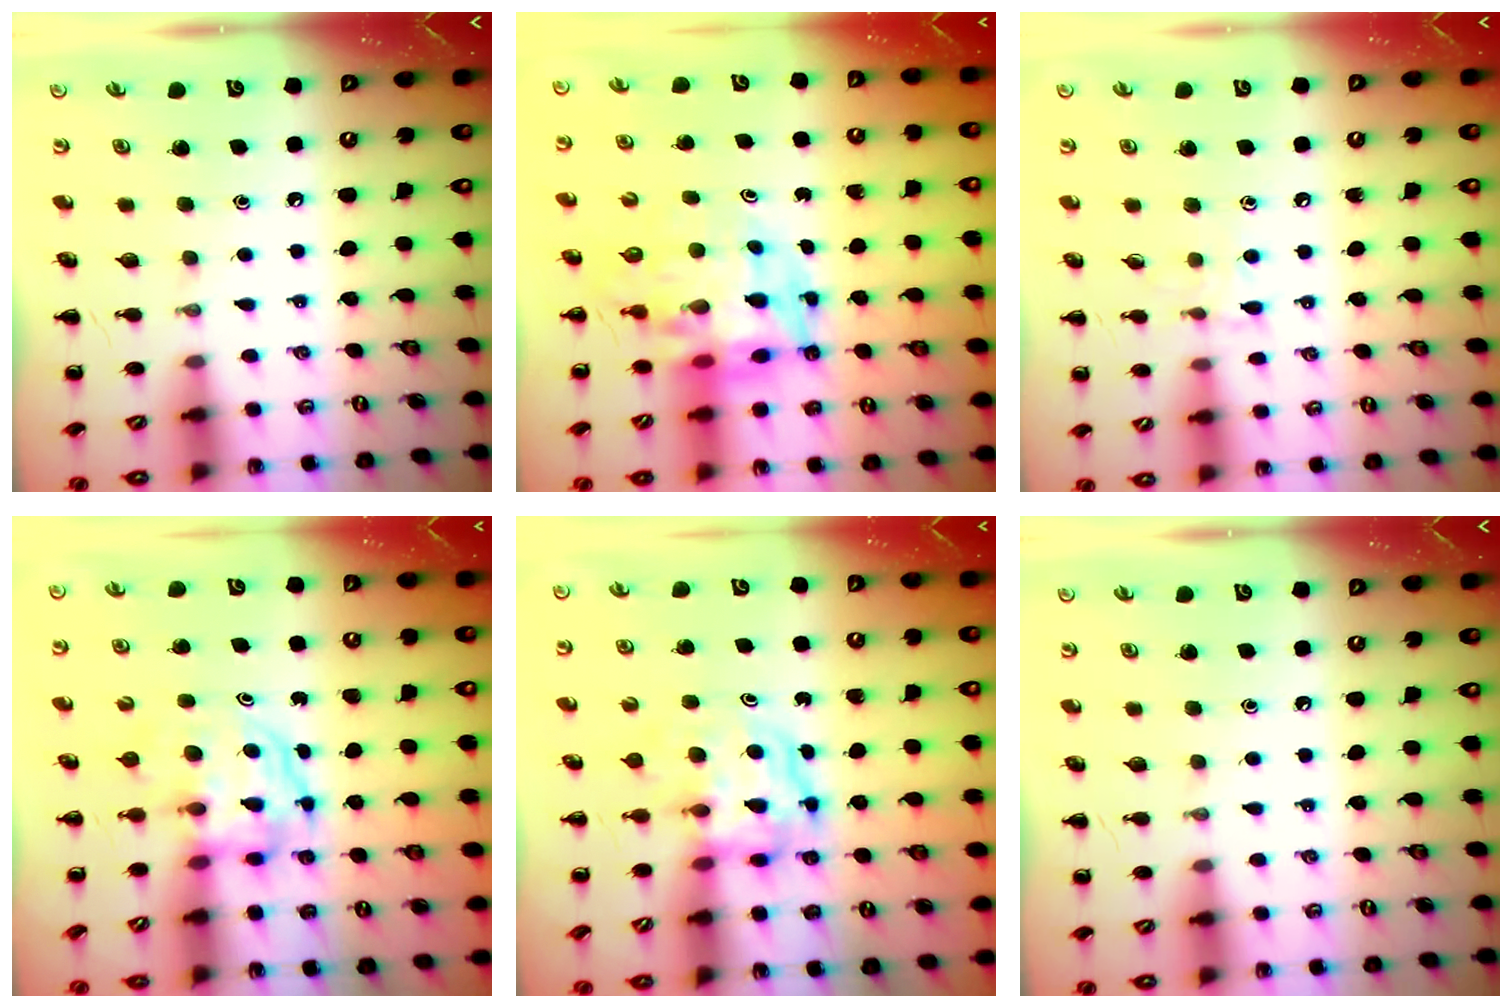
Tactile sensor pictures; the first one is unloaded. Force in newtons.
{"total": 9.1, "press": 8.5, "slide": 3.2}
{"total": 5.7, "press": 5.4, "slide": 1.9}
{"total": 3.8, "press": 3.8, "slide": 0.2}
{"total": 4.0, "press": 4.0, "slide": 0.4}
{"total": 0.0}